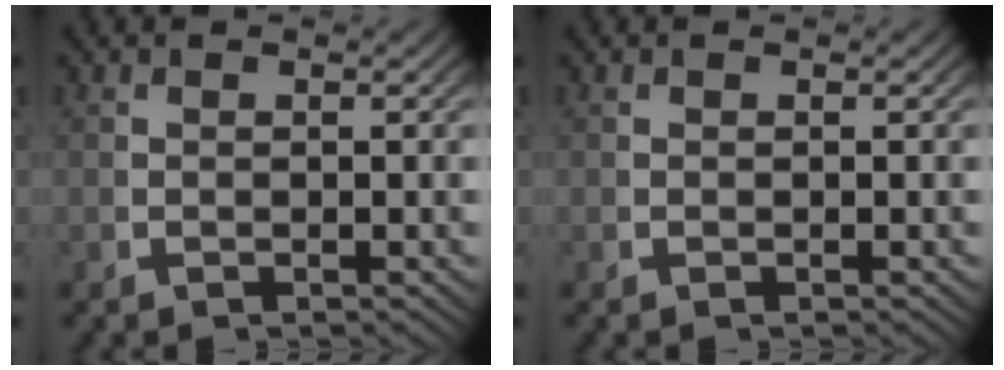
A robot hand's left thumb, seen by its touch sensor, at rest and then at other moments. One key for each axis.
{"total": 0.0}